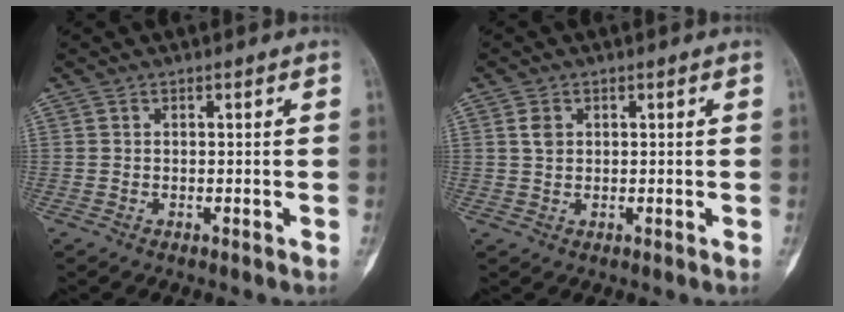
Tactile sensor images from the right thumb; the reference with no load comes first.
{"total": 2.5, "force": [0.9, 1.8, 1.4], "torque": [-0.018, 0.000, 0.016]}